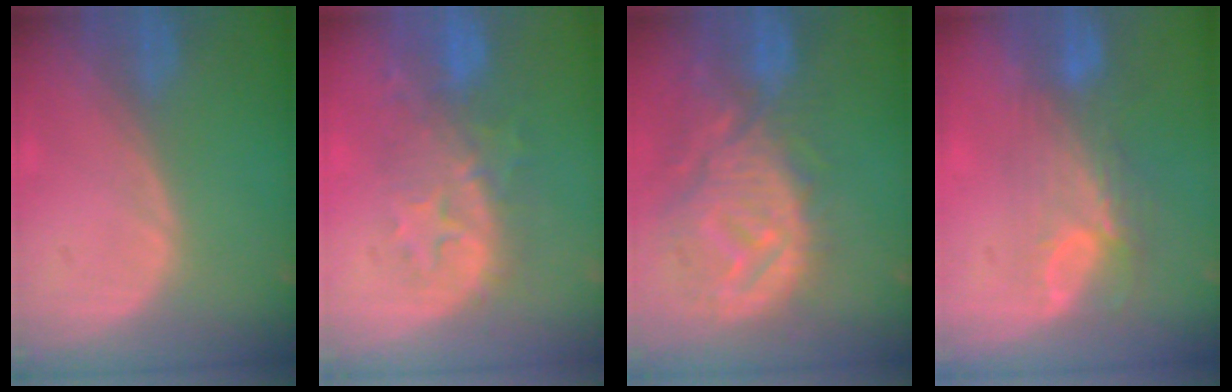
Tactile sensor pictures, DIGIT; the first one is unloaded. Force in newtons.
{"total": 9.2, "press": 8.7, "slide": 3.2}
{"total": 12.4, "press": 11.1, "slide": 5.7}
{"total": 7.9, "press": 7.0, "slide": 3.7}